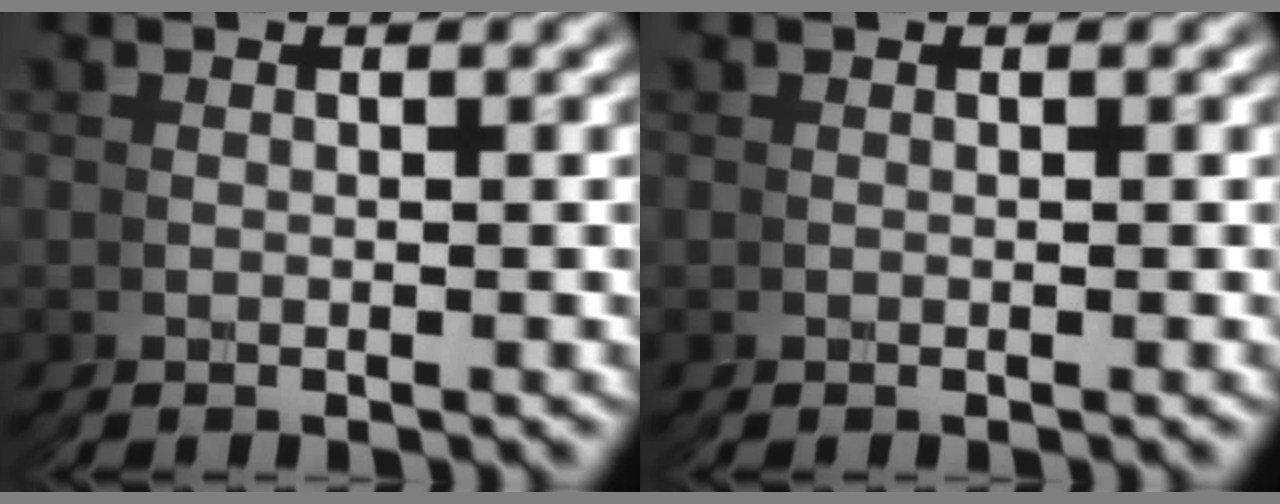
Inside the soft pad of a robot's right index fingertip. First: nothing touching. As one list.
[{"total": 0.0}]